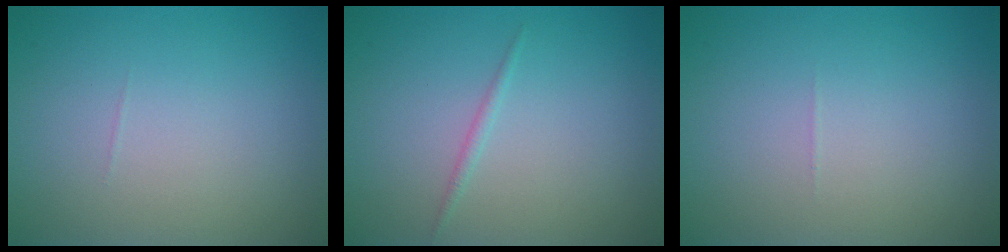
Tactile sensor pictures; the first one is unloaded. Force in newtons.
{"total": 0.7, "press": 0.7, "slide": 0.1}
{"total": 0.0}